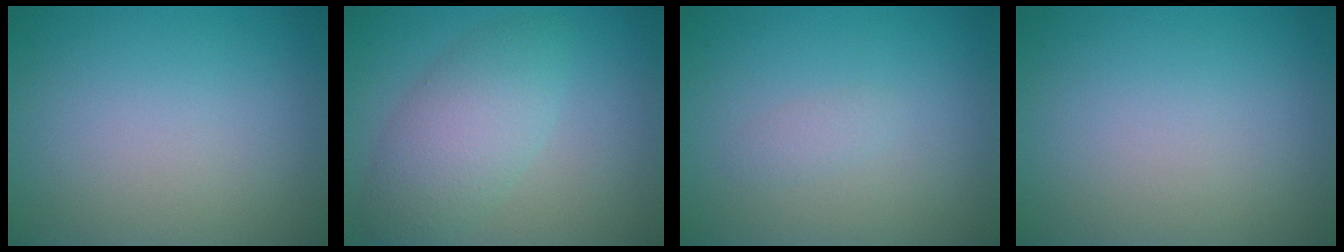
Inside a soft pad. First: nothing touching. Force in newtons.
{"total": 4.8, "press": 4.8, "slide": 0.0}
{"total": 0.8, "press": 0.8, "slide": 0.1}
{"total": 0.0}